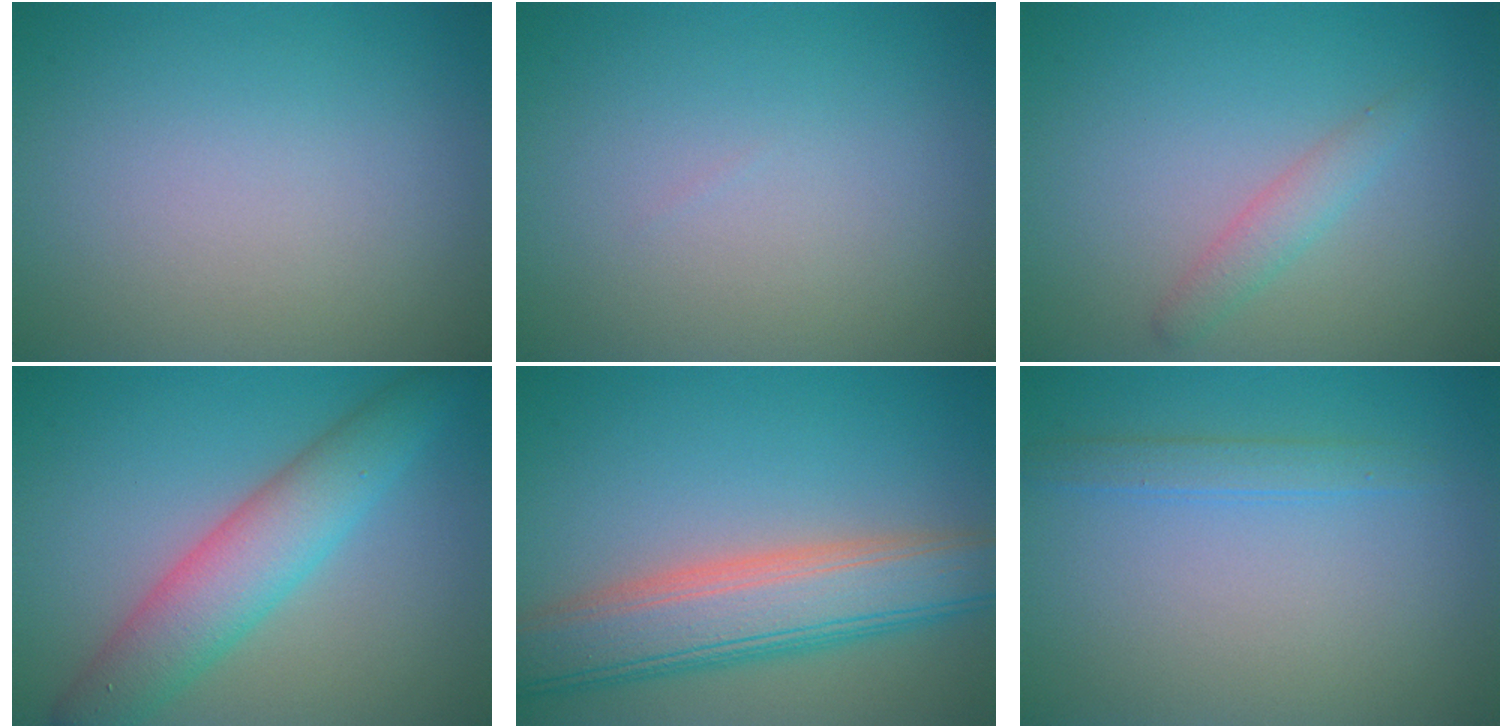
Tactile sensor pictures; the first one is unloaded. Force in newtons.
{"total": 0.0}
{"total": 1.7, "press": 1.7, "slide": 0.1}
{"total": 5.9, "press": 5.9, "slide": 0.2}
{"total": 7.8, "press": 7.8, "slide": 0.6}
{"total": 1.5, "press": 1.5, "slide": 0.1}